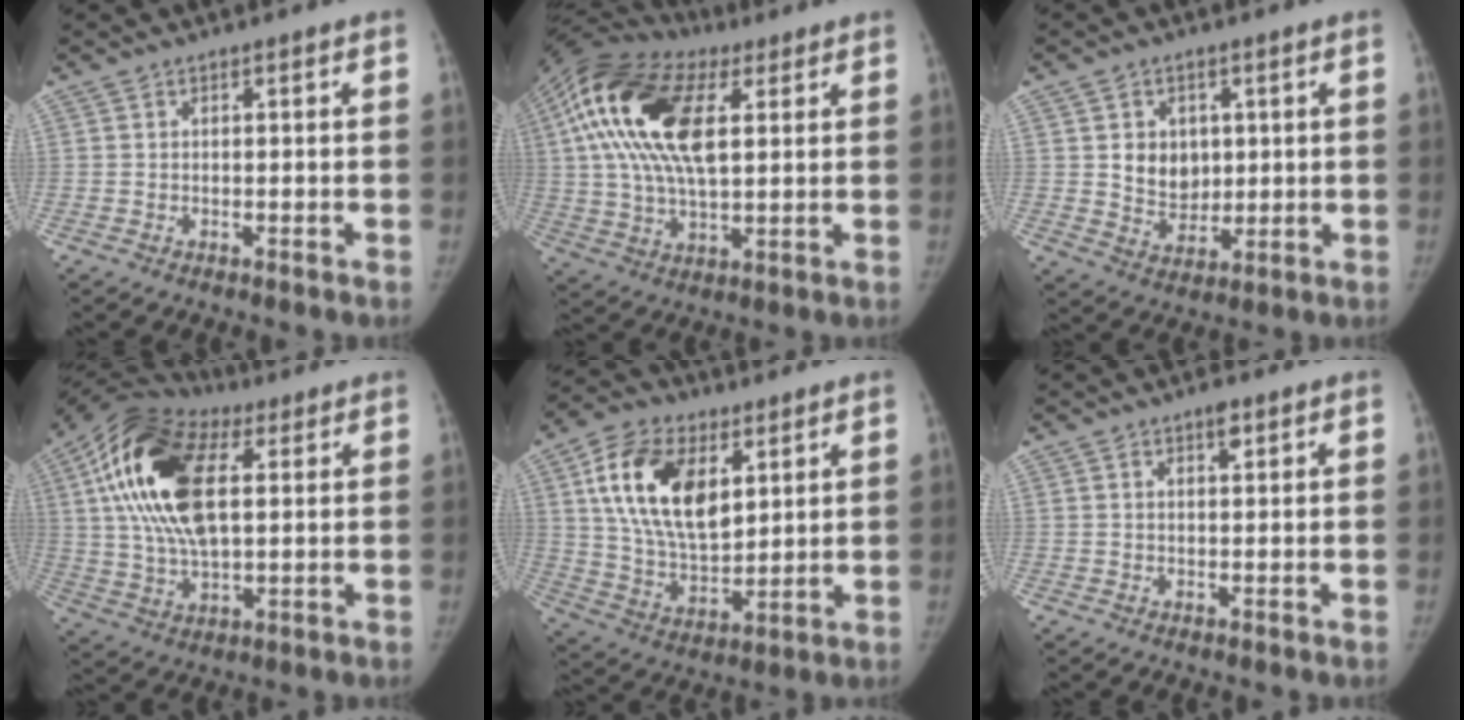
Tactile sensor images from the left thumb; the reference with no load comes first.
{"total": 21.7, "force": [6.0, 10.9, 17.8], "torque": [-0.353, 0.012, 0.097]}
{"total": 7.4, "force": [1.5, 5.9, 4.2], "torque": [-0.030, -0.015, 0.036]}
{"total": 21.0, "force": [5.6, 10.7, 17.2], "torque": [-0.330, 0.007, 0.090]}
{"total": 17.9, "force": [6.5, 10.2, 13.2], "torque": [-0.212, -0.024, 0.120]}
{"total": 1.8, "force": [1.2, 0.7, 1.3], "torque": [-0.011, -0.007, 0.017]}